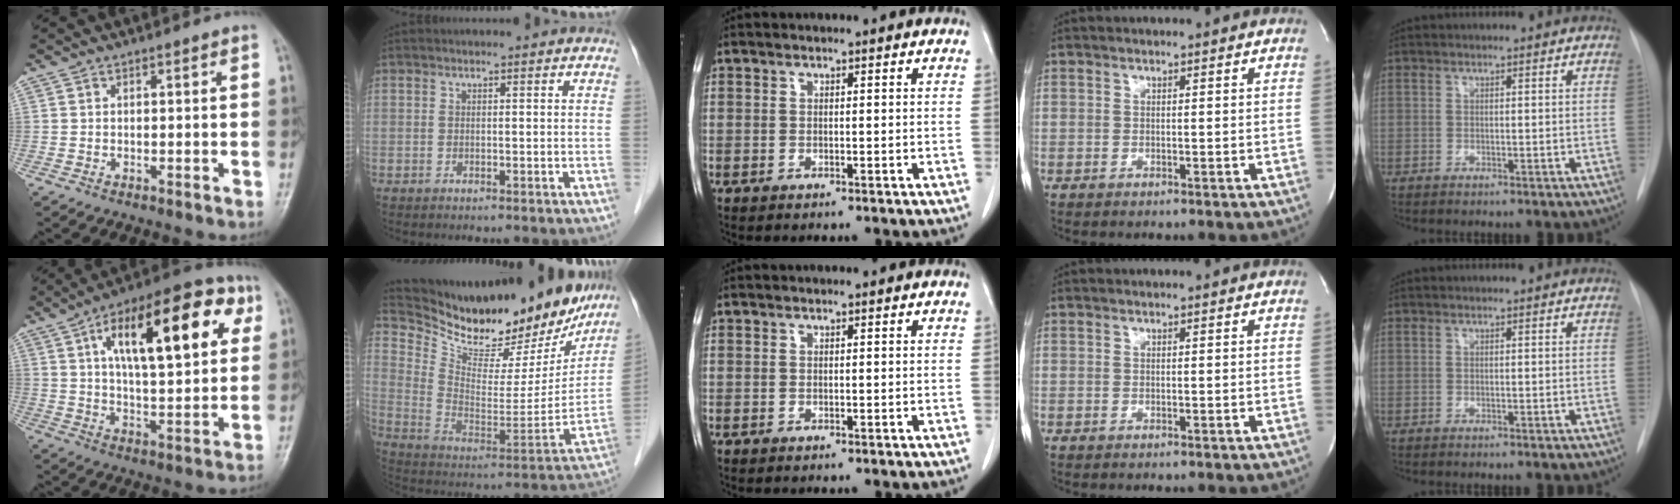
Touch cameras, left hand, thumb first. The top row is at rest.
{"thumb": {"total": 23.5, "force": [8.1, 9.5, 20.0], "torque": [-0.275, 0.008, 0.115]}, "index": {"total": 28.5, "force": [24.8, 7.5, 11.8], "torque": [-0.198, -0.045, 0.358]}}